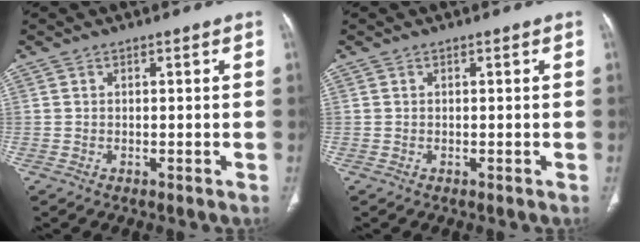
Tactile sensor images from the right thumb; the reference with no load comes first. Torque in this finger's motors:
{"motor_torque": [0.01, 0.00, -0.09, -0.06, 0.01]}